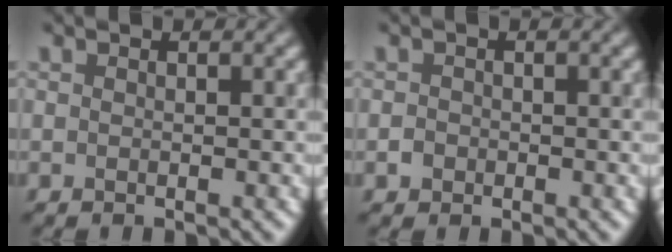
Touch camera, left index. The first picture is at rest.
{"total": 1.0, "force": [-0.4, 0.9, 0.3], "torque": [-0.001, -0.001, -0.010]}